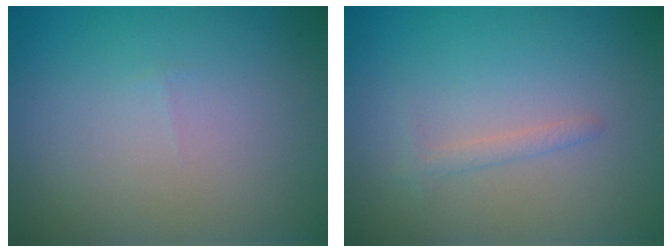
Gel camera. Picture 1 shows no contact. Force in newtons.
{"total": 1.0, "press": 1.0, "slide": 0.0}